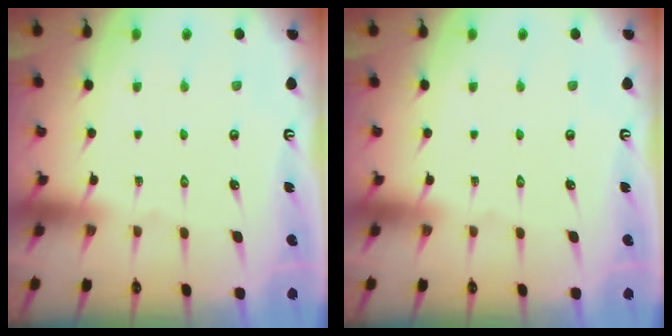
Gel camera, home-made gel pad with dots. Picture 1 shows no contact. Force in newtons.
{"total": 0.0}